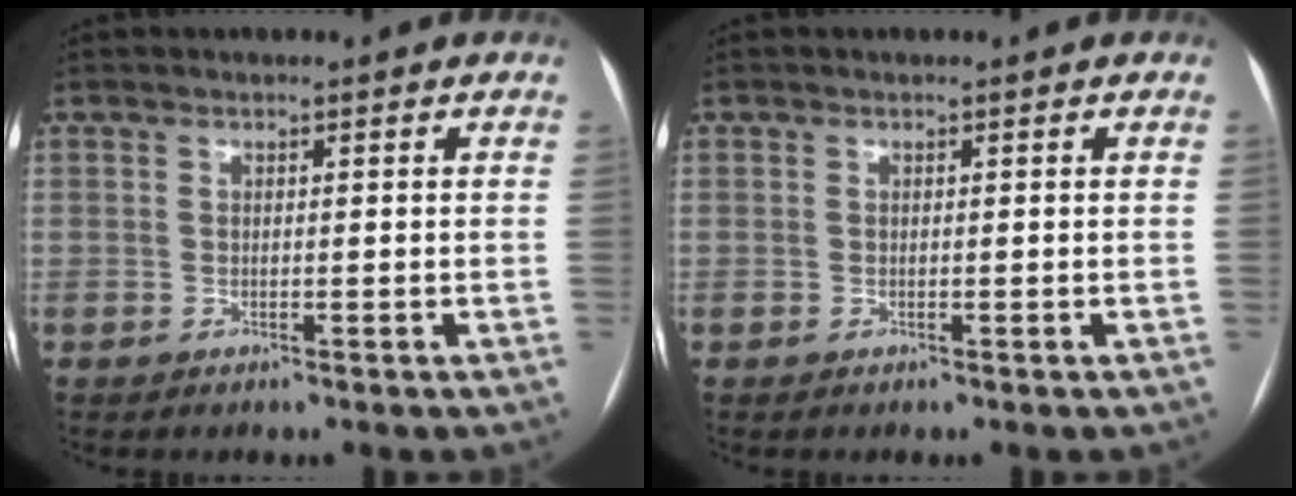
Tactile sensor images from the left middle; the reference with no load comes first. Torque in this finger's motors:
{"motor_torque": [0.02, -0.19, 0.08, 0.01]}